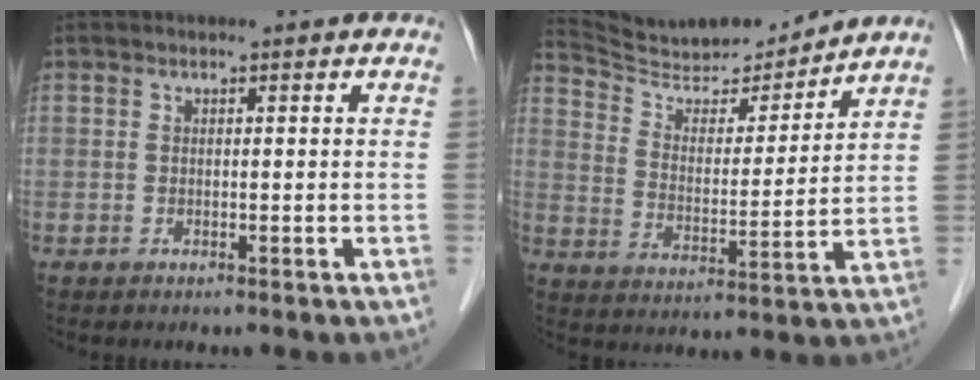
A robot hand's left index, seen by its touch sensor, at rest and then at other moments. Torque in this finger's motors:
{"motor_torque": [-0.15, -0.63, 0.04, 0.00]}